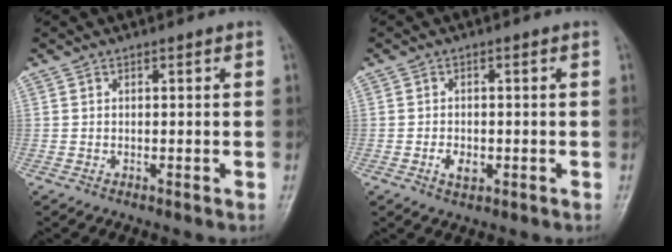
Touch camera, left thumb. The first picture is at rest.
{"total": 2.9, "force": [-0.9, 1.9, 1.9], "torque": [-0.029, 0.001, -0.014]}